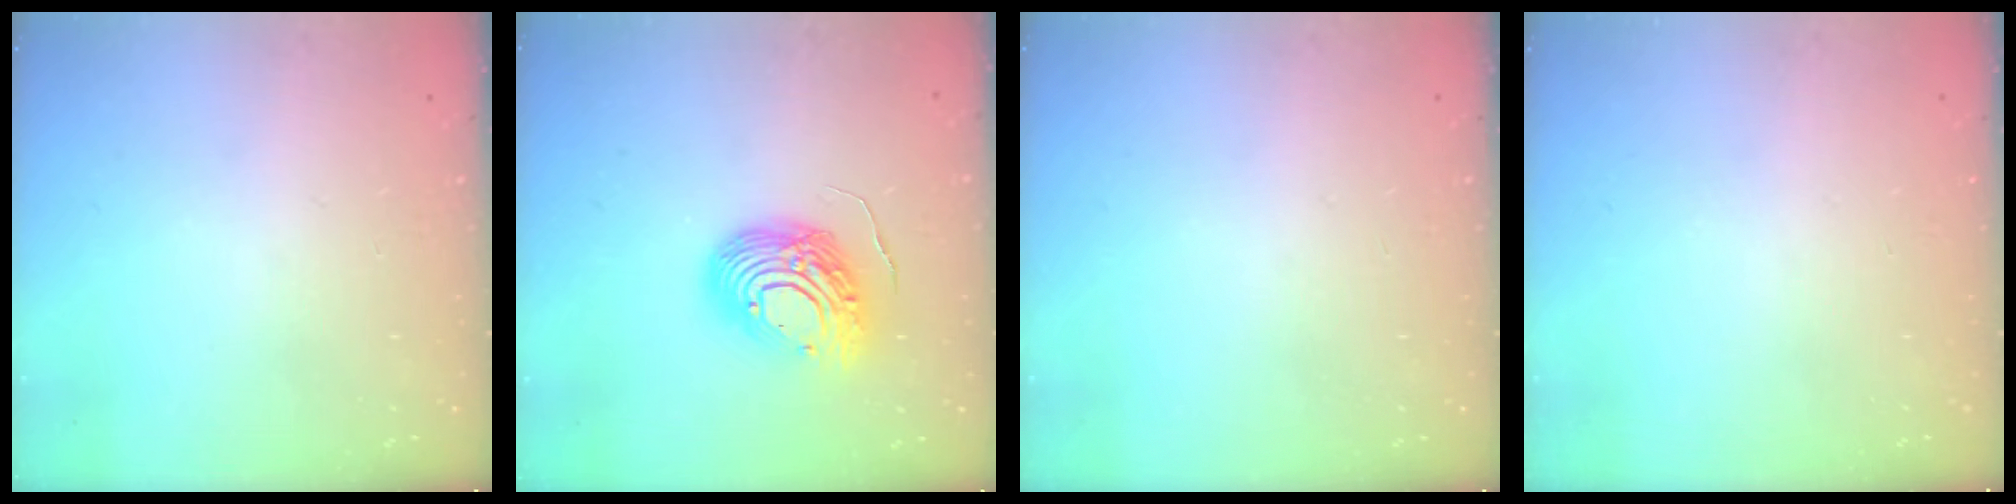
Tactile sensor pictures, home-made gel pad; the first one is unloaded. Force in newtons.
{"total": 12.2, "press": 12.0, "slide": 2.4}
{"total": 0.0}
{"total": 0.0}